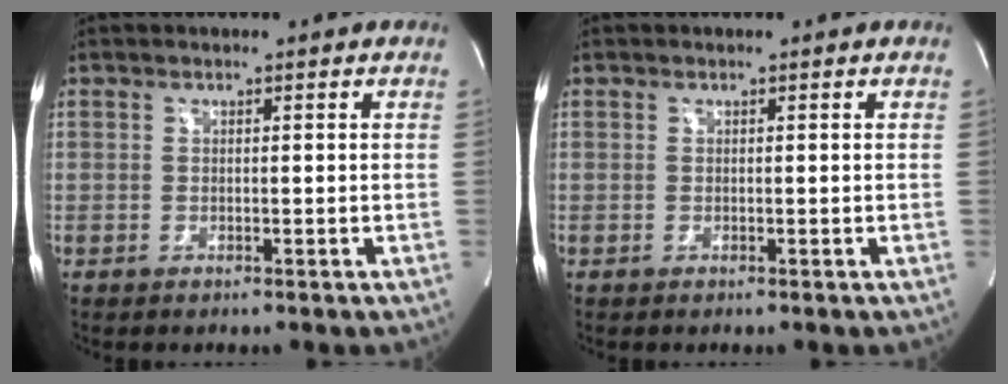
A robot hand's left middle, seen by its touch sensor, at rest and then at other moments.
{"total": 0.0}